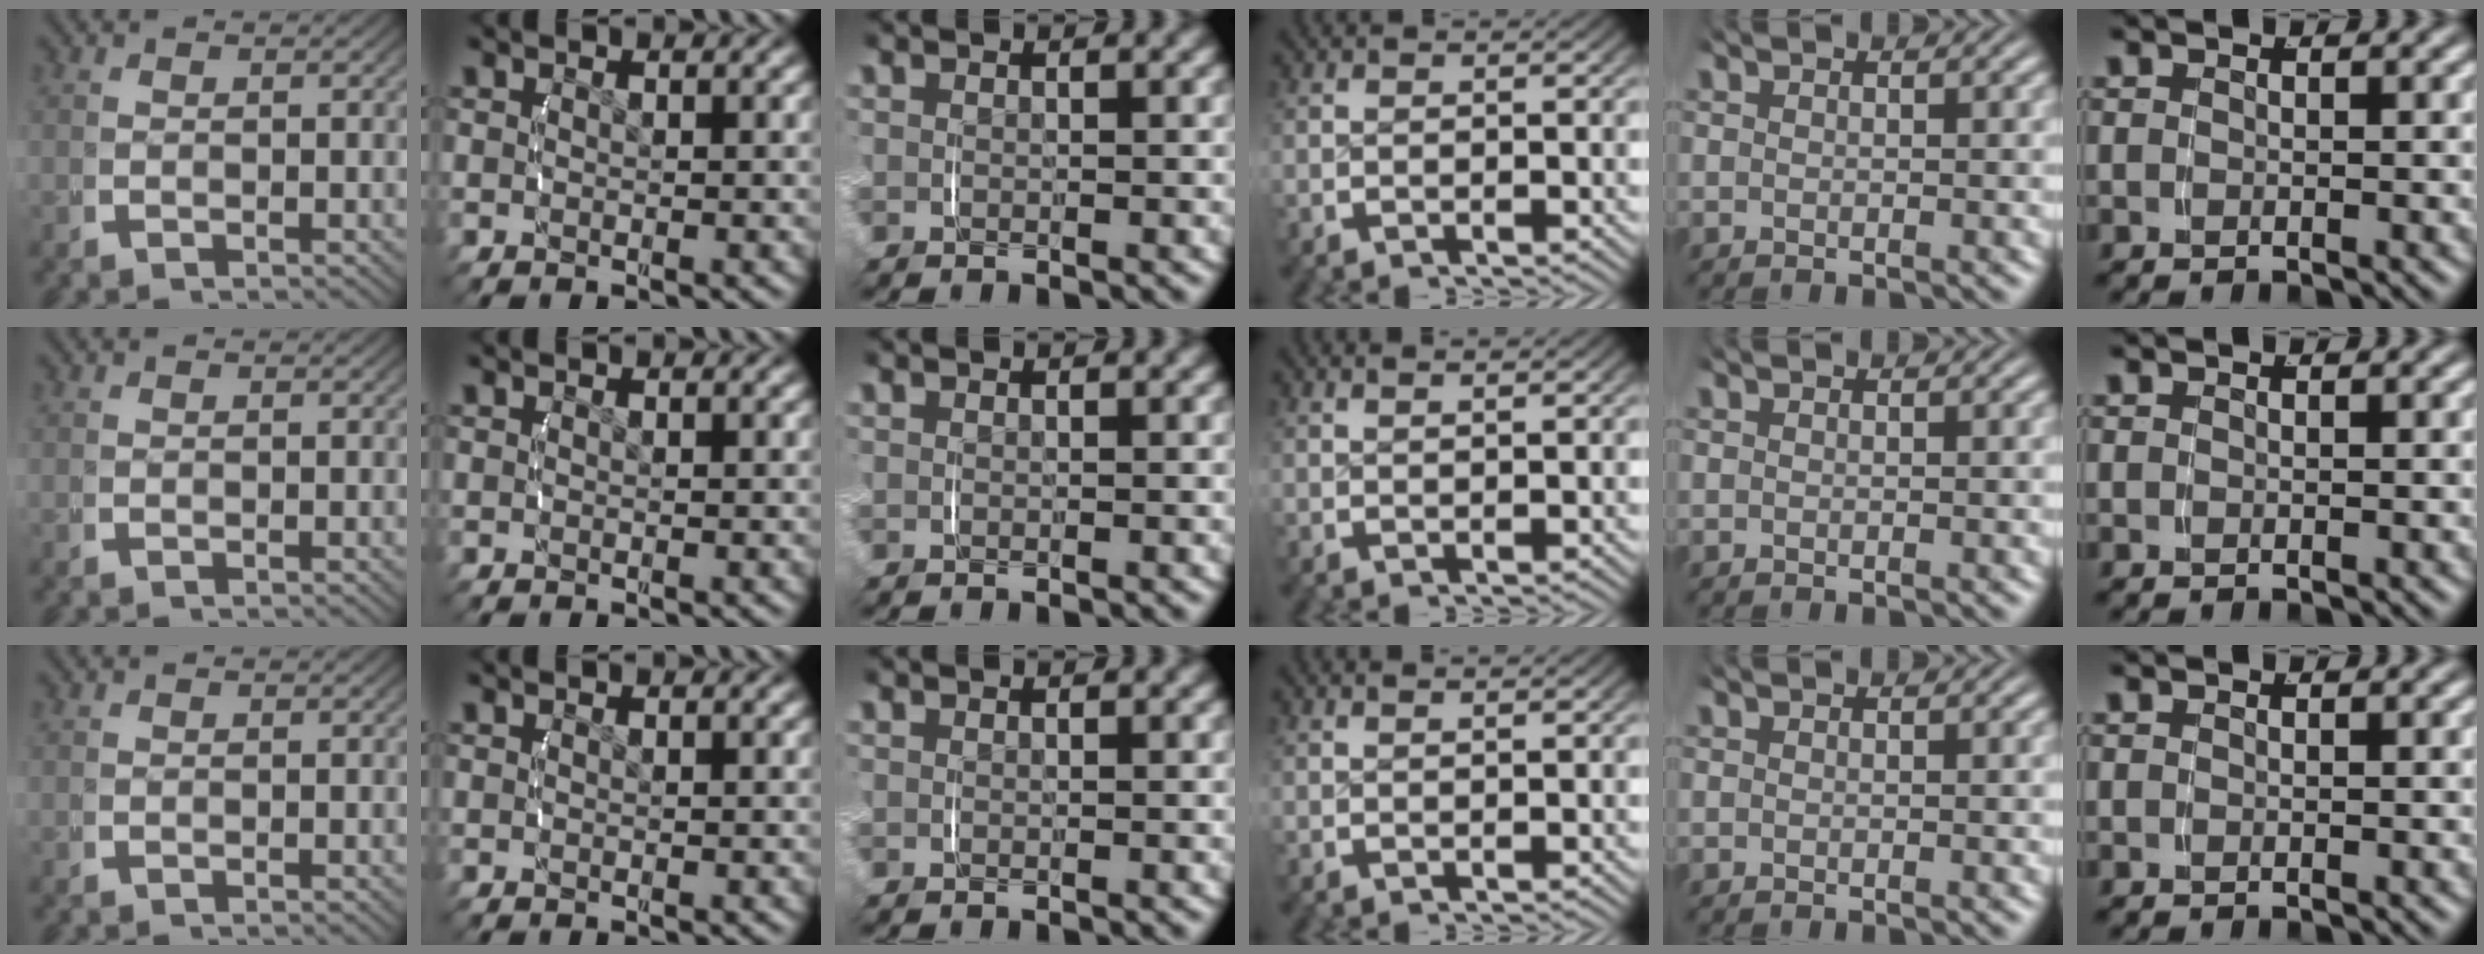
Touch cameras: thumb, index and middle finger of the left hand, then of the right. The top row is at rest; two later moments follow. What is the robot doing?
{"motion": "lift_and_place", "object": "string"}